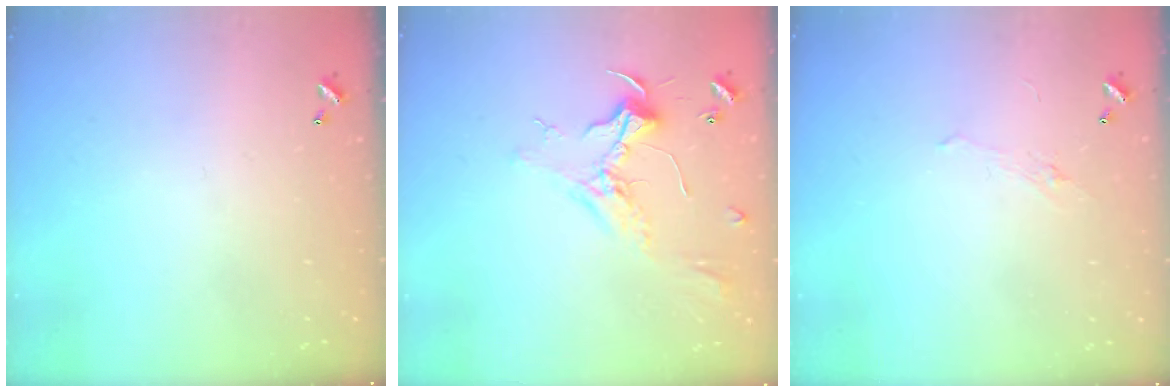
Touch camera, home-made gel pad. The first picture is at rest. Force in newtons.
{"total": 2.4, "press": 2.3, "slide": 0.8}
{"total": 0.9, "press": 0.5, "slide": 0.7}